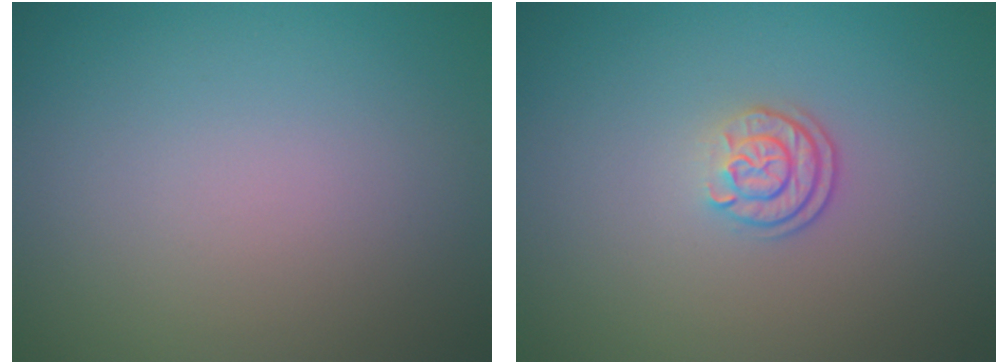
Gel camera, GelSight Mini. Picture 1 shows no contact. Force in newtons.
{"total": 2.1, "press": 1.8, "slide": 1.2}